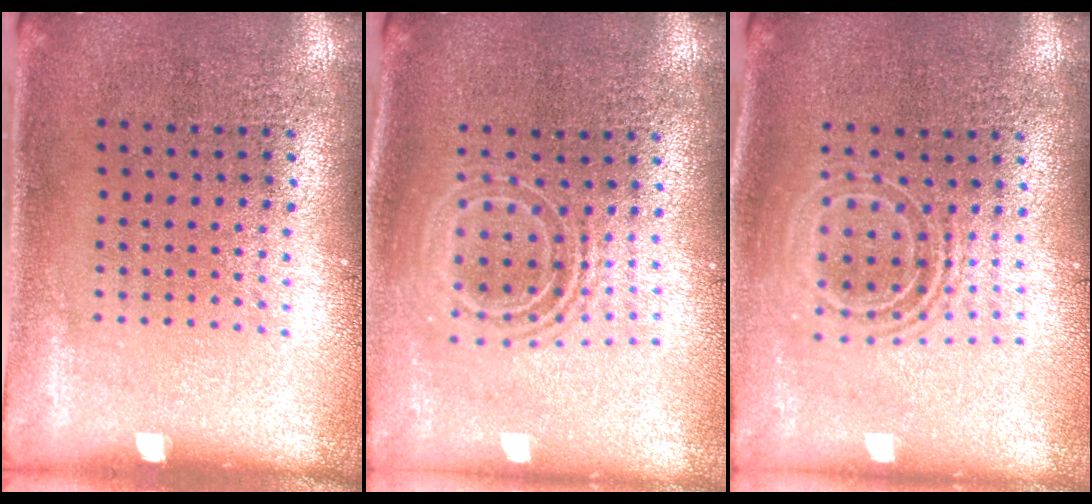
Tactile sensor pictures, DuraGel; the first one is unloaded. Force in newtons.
{"total": 1.7, "press": 1.3, "slide": 1.0}
{"total": 1.8, "press": 1.4, "slide": 1.2}